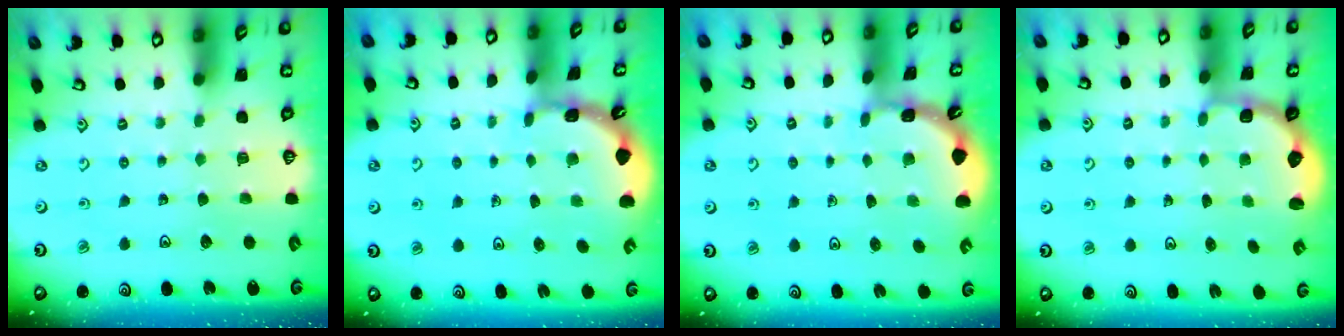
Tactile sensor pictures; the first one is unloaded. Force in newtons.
{"total": 1.5, "press": 1.5, "slide": 0.1}
{"total": 1.7, "press": 1.7, "slide": 0.1}
{"total": 2.9, "press": 2.4, "slide": 1.6}